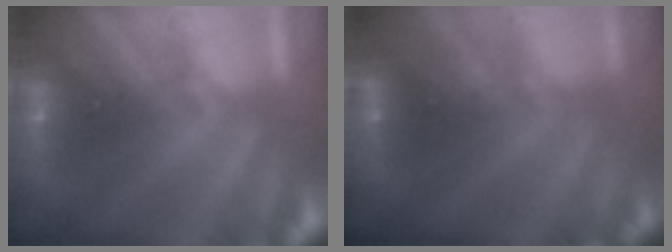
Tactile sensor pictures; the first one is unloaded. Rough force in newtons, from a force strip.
{"total": 2.2}